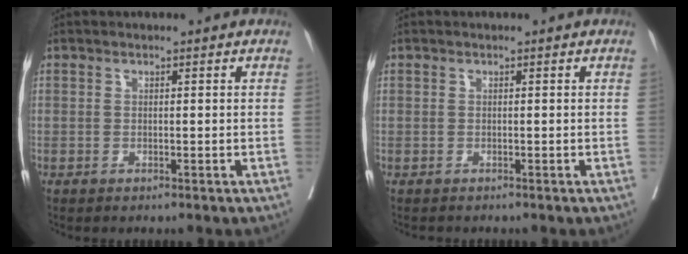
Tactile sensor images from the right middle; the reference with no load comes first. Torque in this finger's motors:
{"motor_torque": [-0.81, 0.08, -0.39, -0.12]}